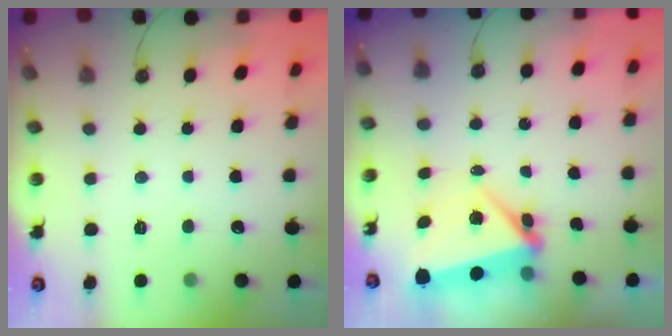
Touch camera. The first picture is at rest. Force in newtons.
{"total": 6.9, "press": 5.3, "slide": 4.4}